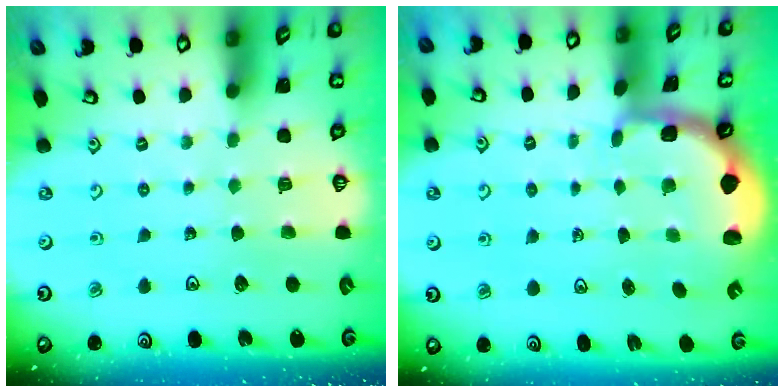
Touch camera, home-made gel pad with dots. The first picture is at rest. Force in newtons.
{"total": 2.1, "press": 1.8, "slide": 1.0}